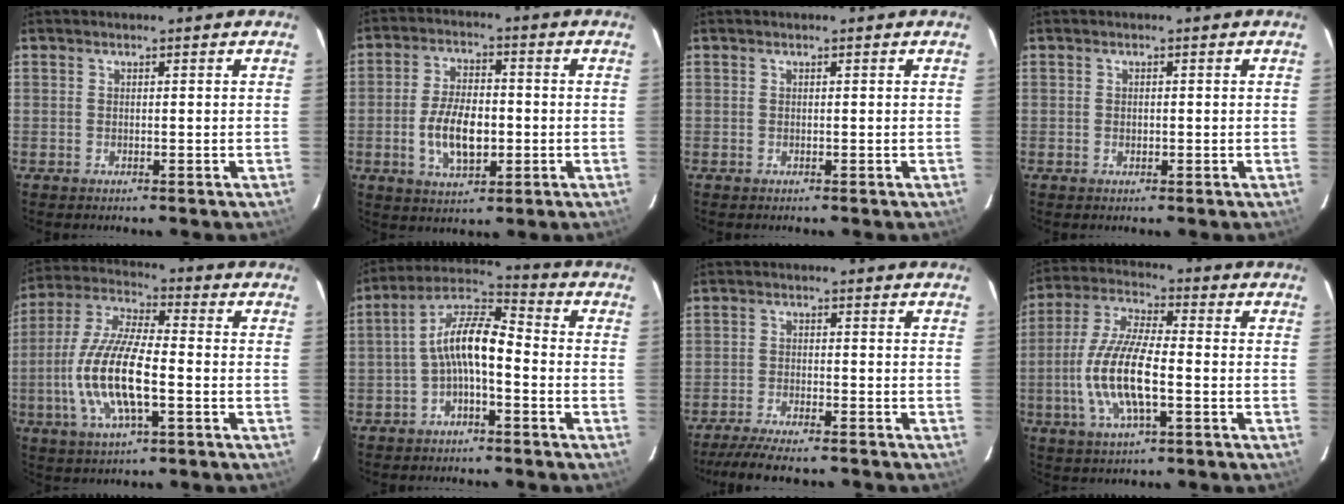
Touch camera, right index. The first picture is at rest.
{"total": 9.9, "force": [-2.0, 5.0, 8.3], "torque": [-0.165, -0.001, -0.030]}
{"total": 0.0}
{"total": 0.9, "force": [-0.1, 0.7, 0.5], "torque": [-0.006, 0.001, -0.002]}
{"total": 15.2, "force": [-3.6, 4.6, 14.0], "torque": [-0.291, -0.005, -0.070]}
{"total": 9.0, "force": [-2.6, 3.1, 8.0], "torque": [-0.171, 0.022, -0.052]}
{"total": 10.6, "force": [-9.3, 1.7, 4.9], "torque": [-0.112, -0.018, -0.150]}
{"total": 13.5, "force": [-3.2, 4.1, 12.5], "torque": [-0.261, -0.004, -0.063]}